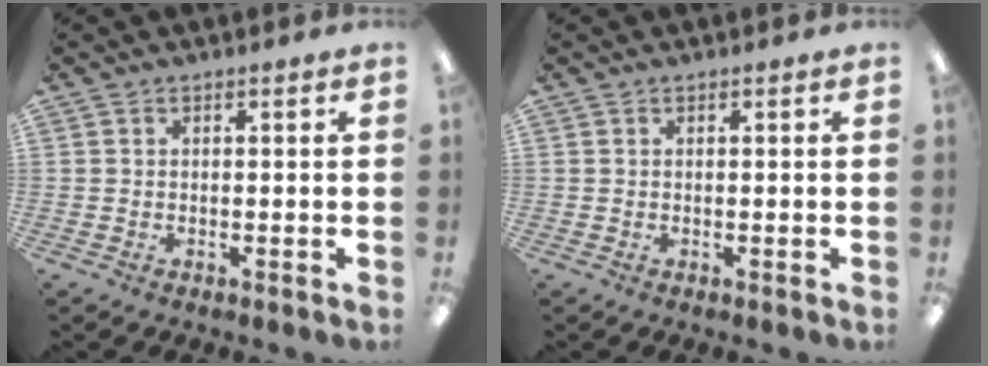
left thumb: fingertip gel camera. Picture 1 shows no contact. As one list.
[{"total": 0.0}]